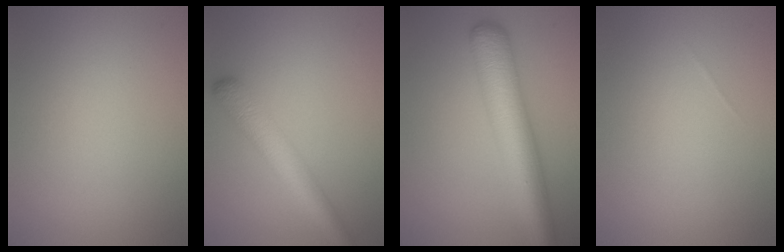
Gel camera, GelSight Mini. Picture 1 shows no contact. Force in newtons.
{"total": 4.3, "press": 4.3, "slide": 0.1}
{"total": 7.7, "press": 7.7, "slide": 0.3}
{"total": 0.0}